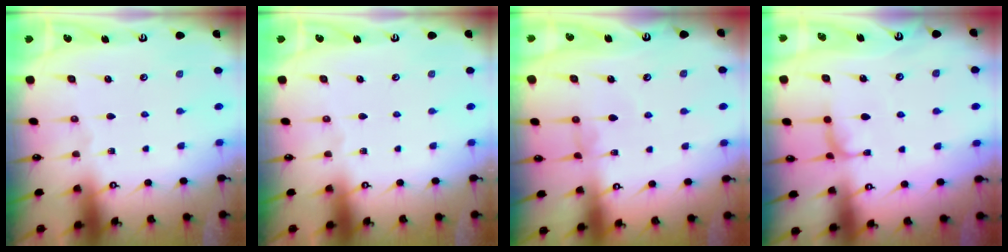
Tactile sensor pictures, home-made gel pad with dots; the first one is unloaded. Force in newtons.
{"total": 0.0}
{"total": 0.8, "press": 0.6, "slide": 0.5}
{"total": 0.9, "press": 0.8, "slide": 0.5}